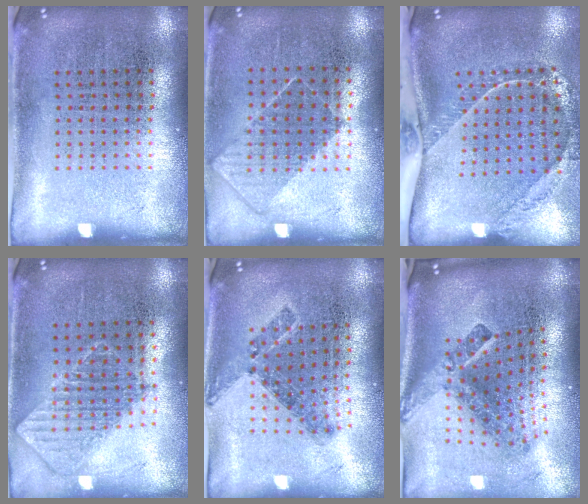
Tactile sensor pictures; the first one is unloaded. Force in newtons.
{"total": 0.8, "press": 0.7, "slide": 0.4}
{"total": 2.3, "press": 1.7, "slide": 1.5}
{"total": 0.9, "press": 0.9, "slide": 0.1}
{"total": 0.8, "press": 0.8, "slide": 0.3}
{"total": 2.9, "press": 1.8, "slide": 2.3}